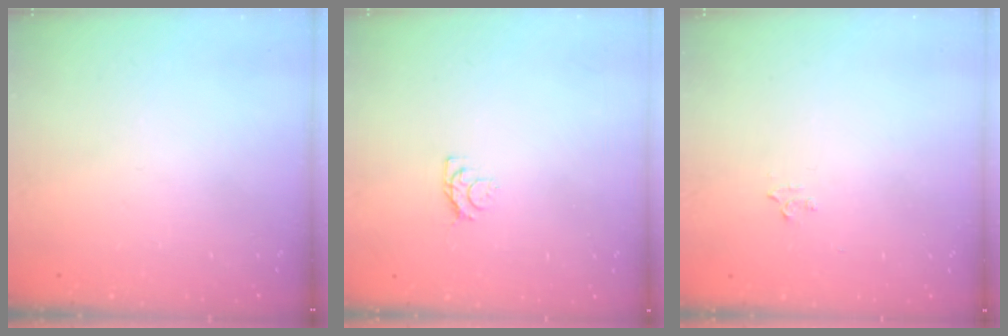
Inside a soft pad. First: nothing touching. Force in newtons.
{"total": 3.4, "press": 3.4, "slide": 0.5}
{"total": 2.9, "press": 2.8, "slide": 0.4}